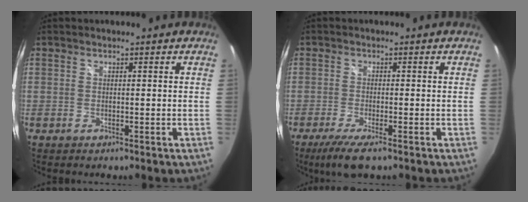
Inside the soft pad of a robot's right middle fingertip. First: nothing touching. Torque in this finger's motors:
{"motor_torque": [0.62, -0.60, 0.19, 0.08]}